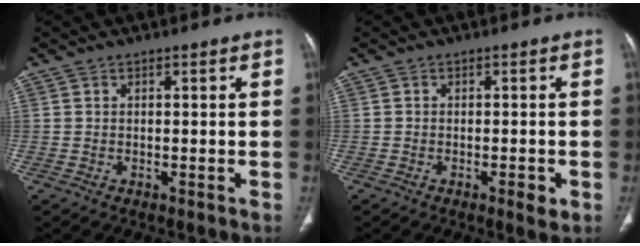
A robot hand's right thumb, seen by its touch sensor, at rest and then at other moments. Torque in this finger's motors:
{"motor_torque": [-0.27, 0.18, -0.24, 0.11, 0.03]}